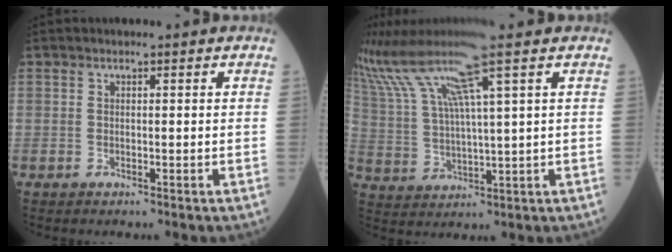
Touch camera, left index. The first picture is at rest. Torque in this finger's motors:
{"motor_torque": [0.23, -0.09, 0.02, -0.01]}